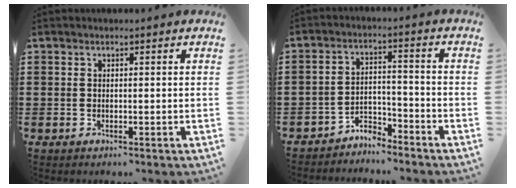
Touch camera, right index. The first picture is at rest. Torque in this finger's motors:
{"motor_torque": [-0.34, 0.37, 0.01, -0.03]}